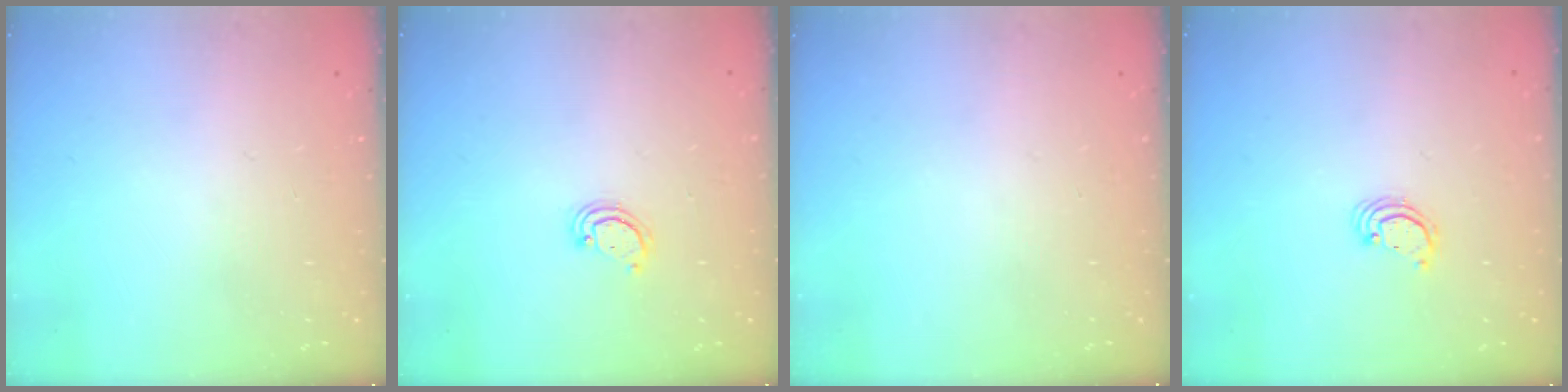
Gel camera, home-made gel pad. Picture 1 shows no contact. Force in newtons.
{"total": 2.3, "press": 2.3, "slide": 0.3}
{"total": 0.0}
{"total": 2.2, "press": 2.2, "slide": 0.2}